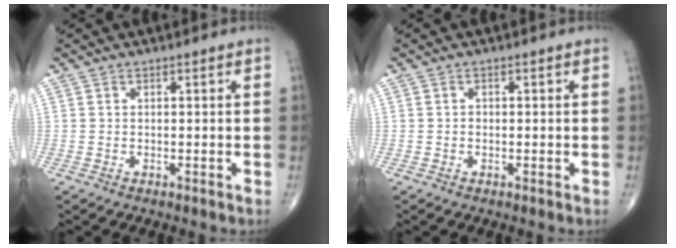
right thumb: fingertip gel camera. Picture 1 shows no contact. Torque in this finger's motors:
{"motor_torque": [-0.33, 0.12, 0.18, -0.01, -0.02]}